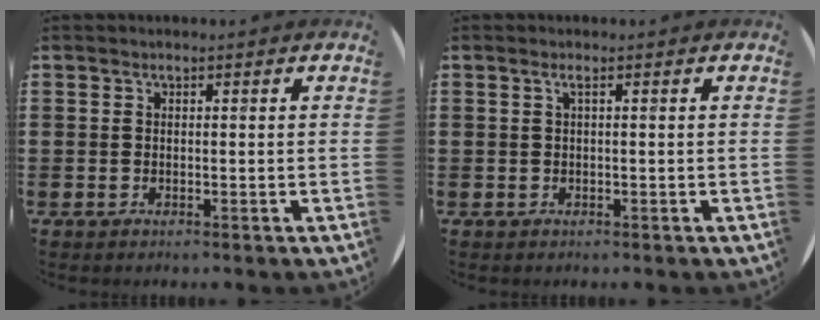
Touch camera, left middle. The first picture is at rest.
{"total": 0.6, "force": [0.1, -0.1, 0.6], "torque": [-0.009, -0.001, 0.001]}